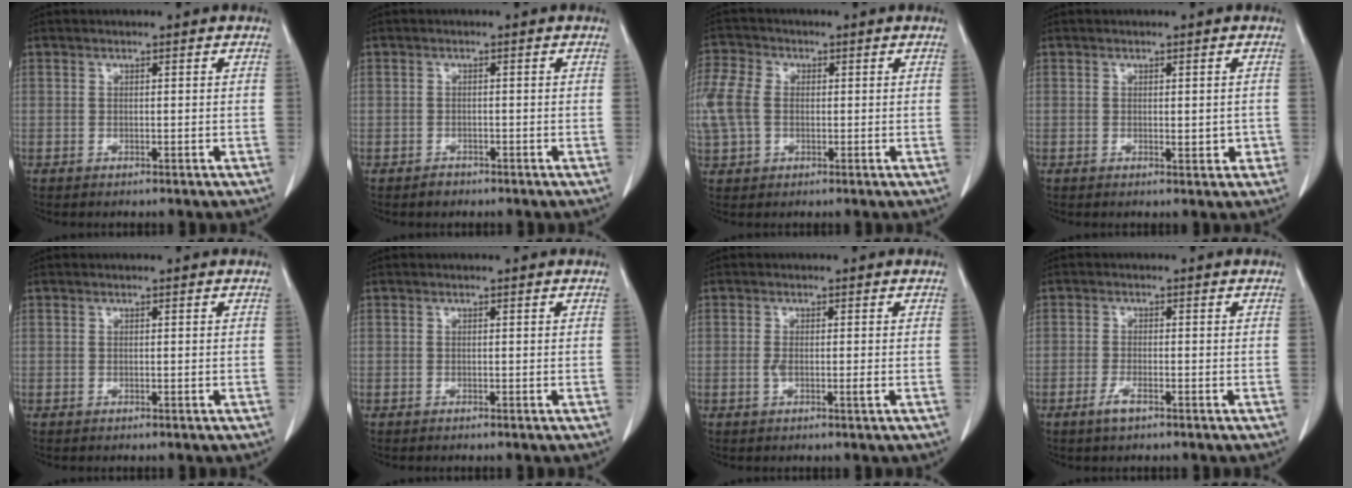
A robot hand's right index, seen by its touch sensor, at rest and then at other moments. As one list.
[{"total": 1.4, "force": [-1.0, 0.9, 0.0], "torque": [0.001, 0.003, -0.018]}, {"total": 9.2, "force": [0.2, 6.3, 6.7], "torque": [-0.197, 0.031, 0.007]}, {"total": 2.3, "force": [-0.3, 1.0, 2.0], "torque": [-0.025, -0.003, 0.002]}, {"total": 0.0}, {"total": 0.0}, {"total": 1.9, "force": [-0.5, 0.2, 1.8], "torque": [-0.037, -0.003, -0.008]}, {"total": 2.3, "force": [-1.5, 0.4, 1.7], "torque": [-0.036, -0.002, -0.030]}]